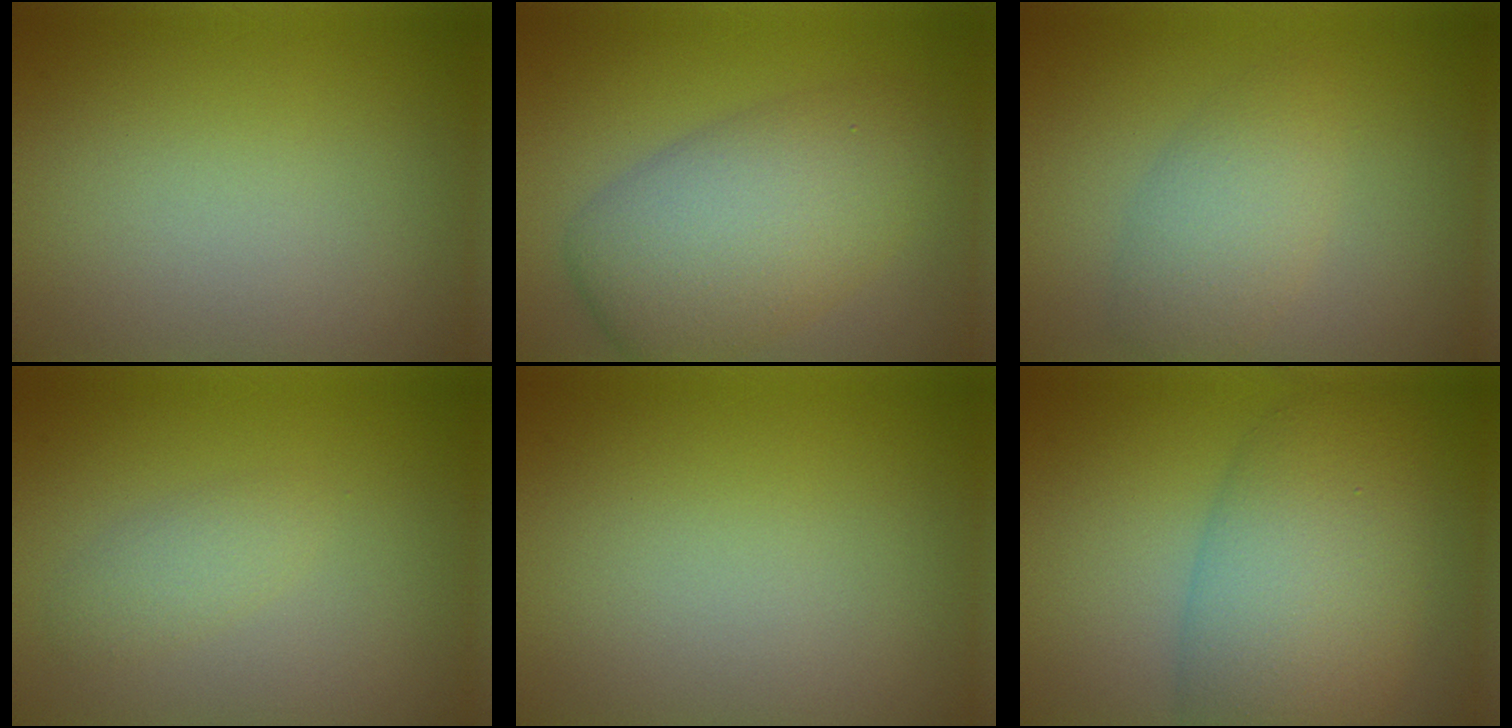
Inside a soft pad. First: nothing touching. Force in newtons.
{"total": 7.5, "press": 7.5, "slide": 0.2}
{"total": 3.3, "press": 3.3, "slide": 0.0}
{"total": 1.6, "press": 1.6, "slide": 0.1}
{"total": 0.0}
{"total": 8.5, "press": 8.5, "slide": 0.5}